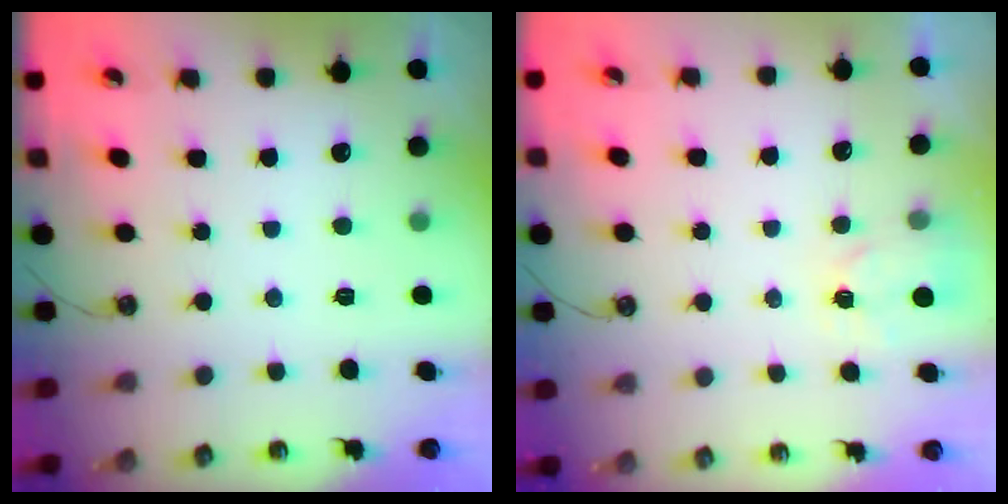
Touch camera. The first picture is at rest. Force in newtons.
{"total": 3.4, "press": 3.4, "slide": 0.6}